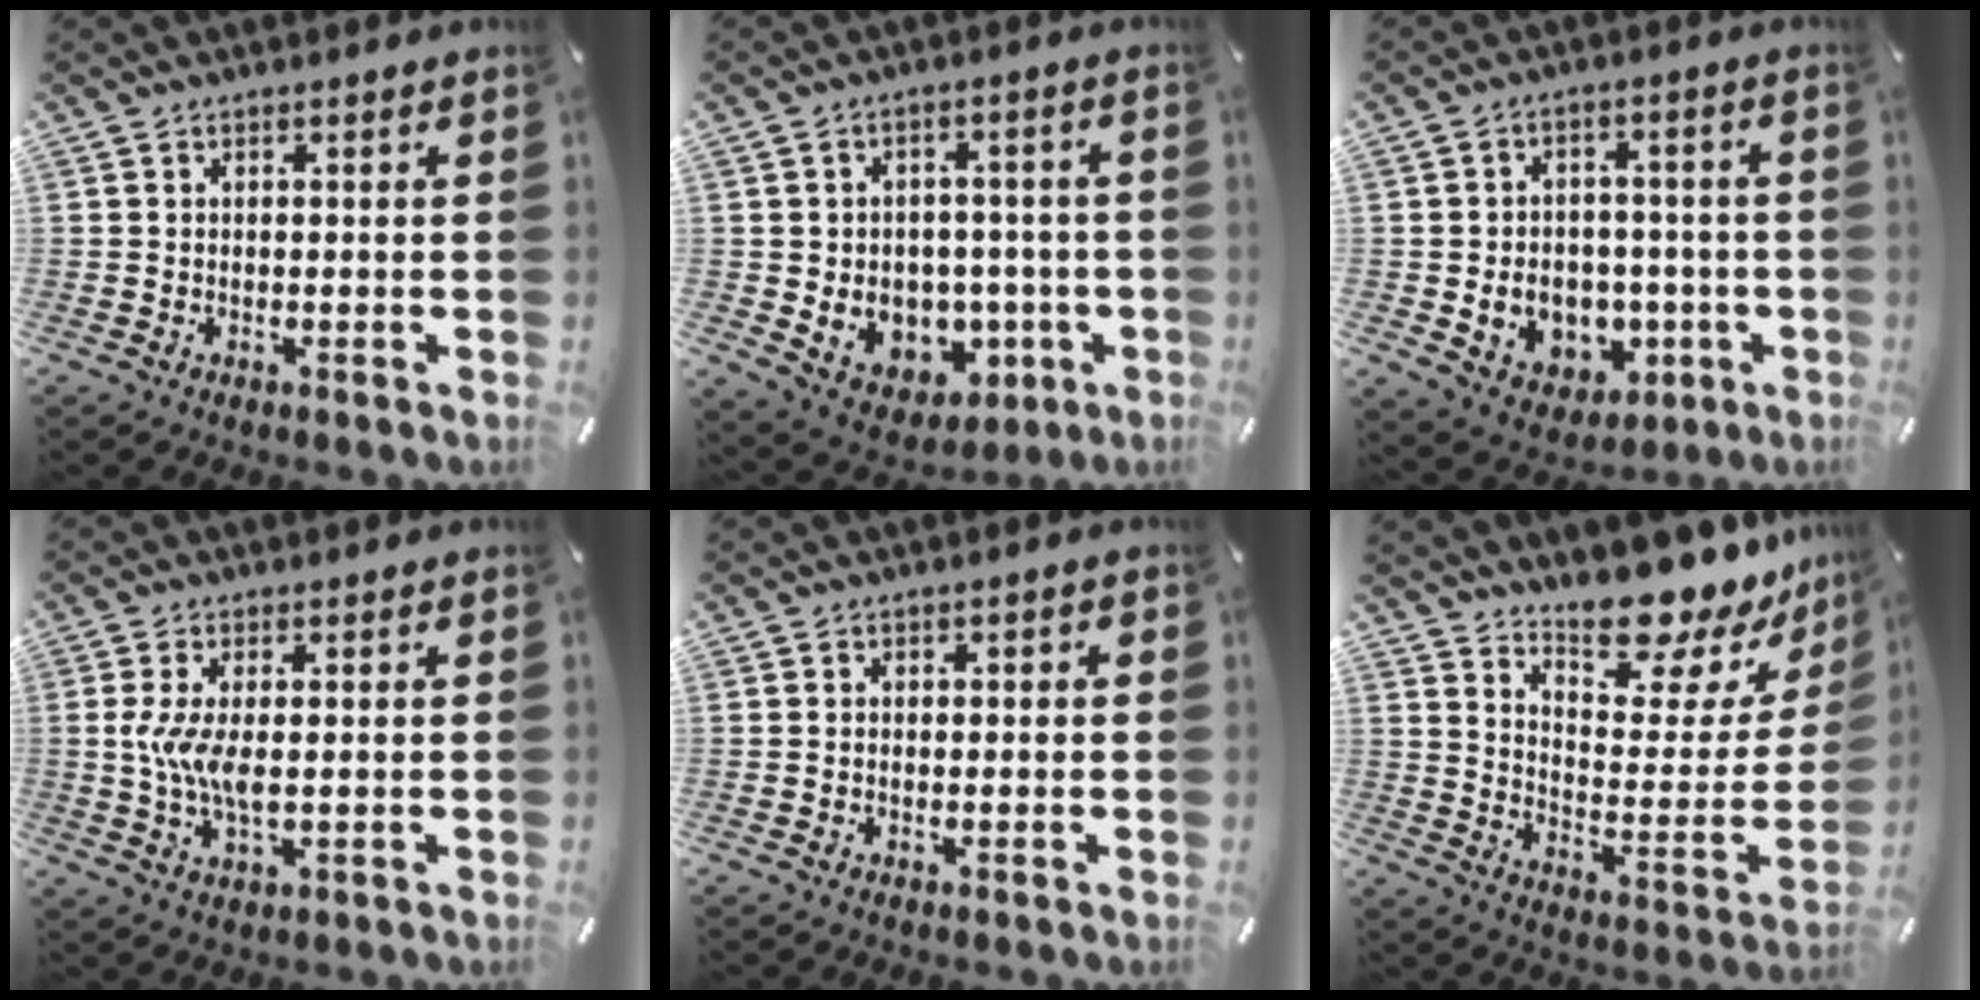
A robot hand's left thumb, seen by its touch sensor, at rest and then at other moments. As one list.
[{"total": 8.8, "force": [-0.6, 8.4, 2.7], "torque": [-0.024, -0.008, 0.005]}, {"total": 9.4, "force": [-1.3, 8.5, 3.7], "torque": [-0.058, 0.005, -0.010]}, {"total": 7.0, "force": [0.2, 2.8, 6.4], "torque": [-0.146, -0.003, -0.002]}, {"total": 0.7, "force": [-0.4, 0.5, 0.3], "torque": [-0.006, 0.003, -0.008]}, {"total": 18.4, "force": [16.5, 5.0, 6.5], "torque": [-0.076, -0.147, 0.275]}]